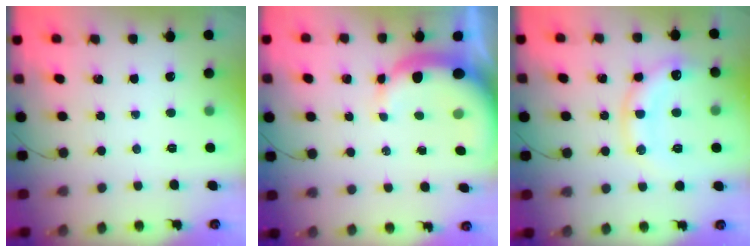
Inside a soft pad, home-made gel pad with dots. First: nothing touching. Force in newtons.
{"total": 9.1, "press": 8.9, "slide": 1.8}
{"total": 13.8, "press": 13.8, "slide": 1.2}